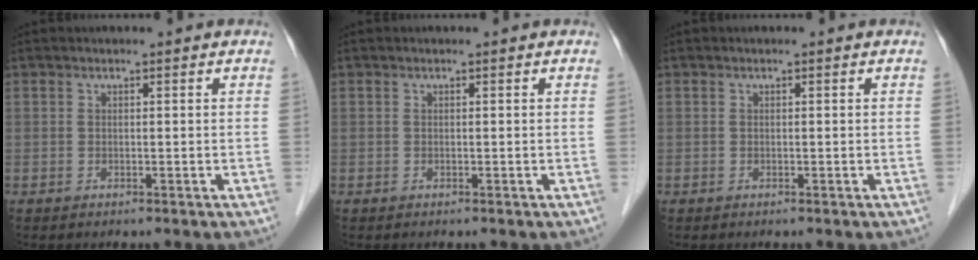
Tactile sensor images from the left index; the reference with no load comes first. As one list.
[{"total": 0.0}, {"total": 0.0}]